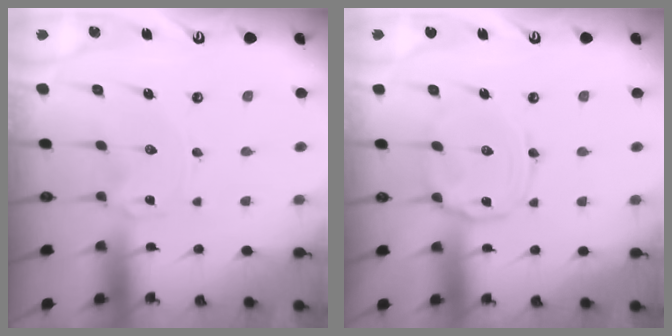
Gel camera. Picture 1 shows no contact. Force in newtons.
{"total": 6.2, "press": 6.2, "slide": 0.4}